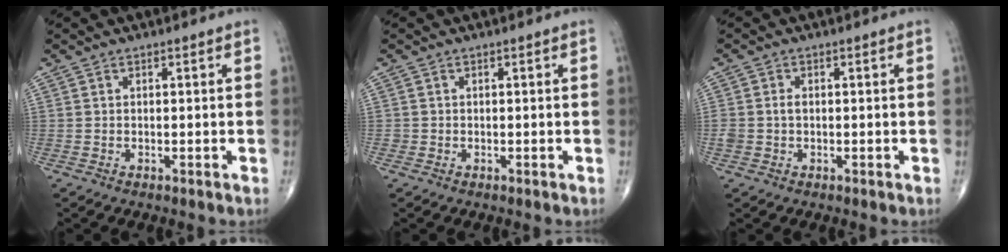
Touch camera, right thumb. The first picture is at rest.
{"total": 0.6, "force": [-0.1, 0.6, 0.0], "torque": [0.003, 0.005, -0.004]}
{"total": 2.3, "force": [-0.1, 1.5, 1.8], "torque": [-0.044, 0.003, -0.001]}